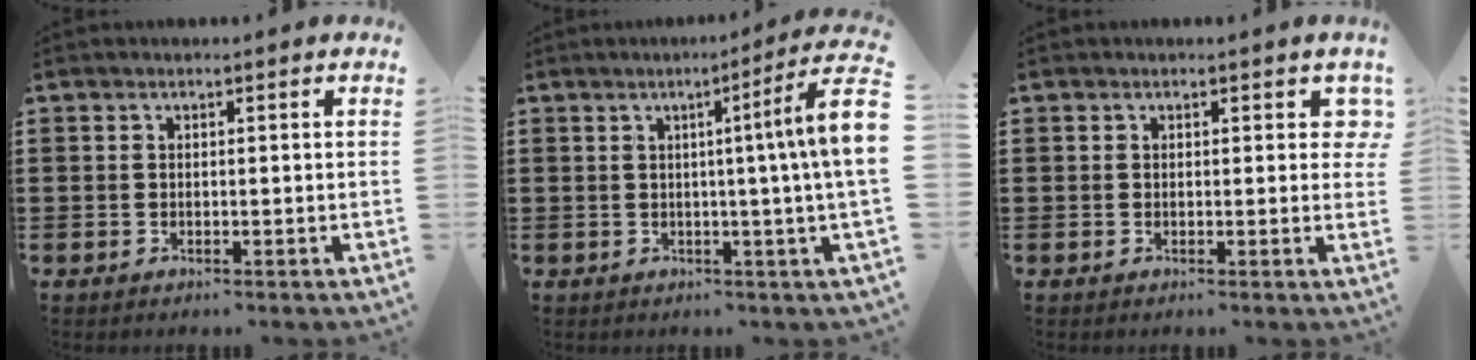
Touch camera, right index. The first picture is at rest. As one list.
[{"total": 8.2, "force": [1.0, -0.7, 8.1], "torque": [-0.130, -0.016, 0.012]}, {"total": 1.5, "force": [0.4, 1.1, 1.0], "torque": [-0.005, 0.001, 0.002]}]